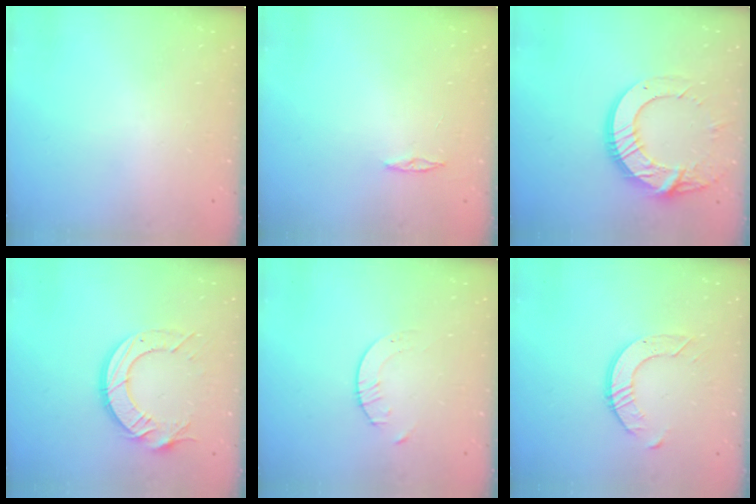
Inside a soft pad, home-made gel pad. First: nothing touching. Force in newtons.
{"total": 3.0, "press": 2.9, "slide": 0.3}
{"total": 17.1, "press": 17.0, "slide": 1.5}
{"total": 12.1, "press": 12.1, "slide": 1.0}
{"total": 1.7, "press": 1.7, "slide": 0.2}
{"total": 6.4, "press": 6.4, "slide": 0.6}